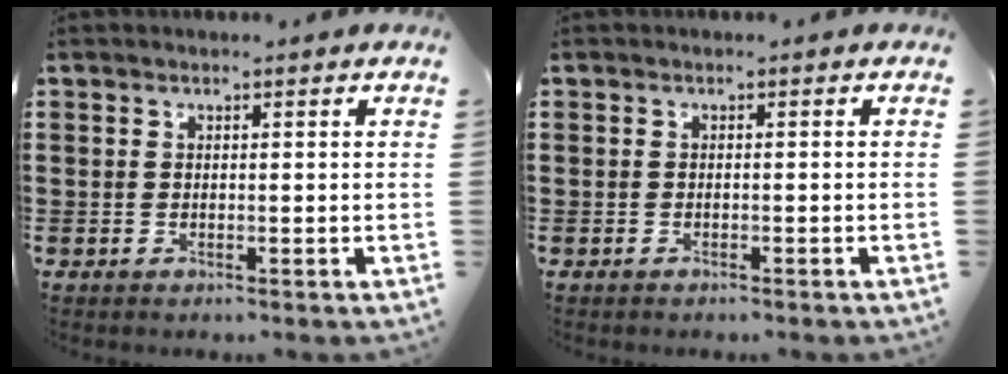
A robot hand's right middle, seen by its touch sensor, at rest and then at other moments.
{"total": 0.7, "force": [-0.7, 0.1, 0.1], "torque": [-0.004, -0.002, -0.014]}